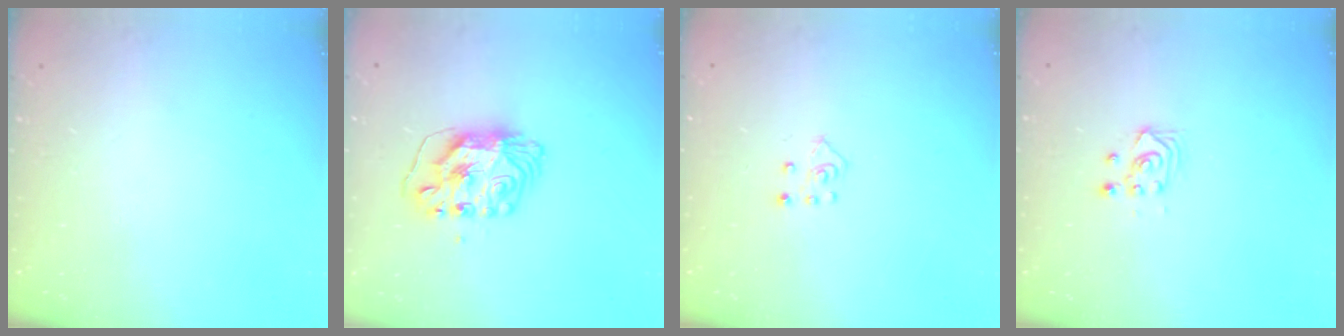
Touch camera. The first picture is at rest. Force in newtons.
{"total": 9.2, "press": 9.2, "slide": 0.9}
{"total": 4.5, "press": 4.5, "slide": 0.4}
{"total": 3.4, "press": 3.1, "slide": 1.2}